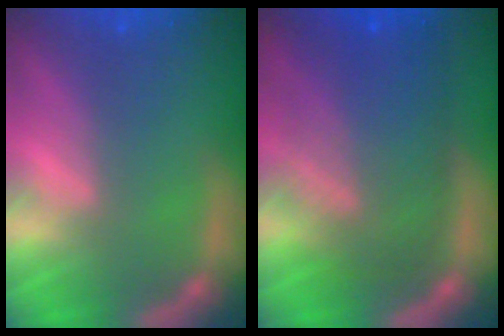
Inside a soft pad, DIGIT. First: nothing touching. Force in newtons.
{"total": 9.5}